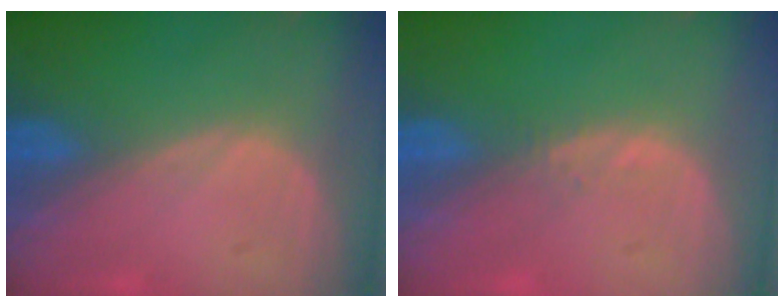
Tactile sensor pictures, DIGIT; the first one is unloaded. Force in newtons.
{"total": 0.7, "press": 0.7, "slide": 0.1}